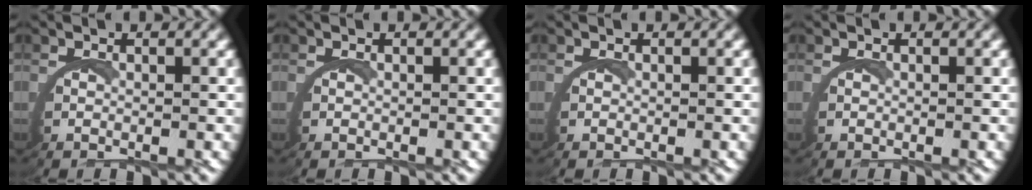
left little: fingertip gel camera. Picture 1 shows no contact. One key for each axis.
{"total": 0.0}
{"total": 0.0}
{"total": 0.0}